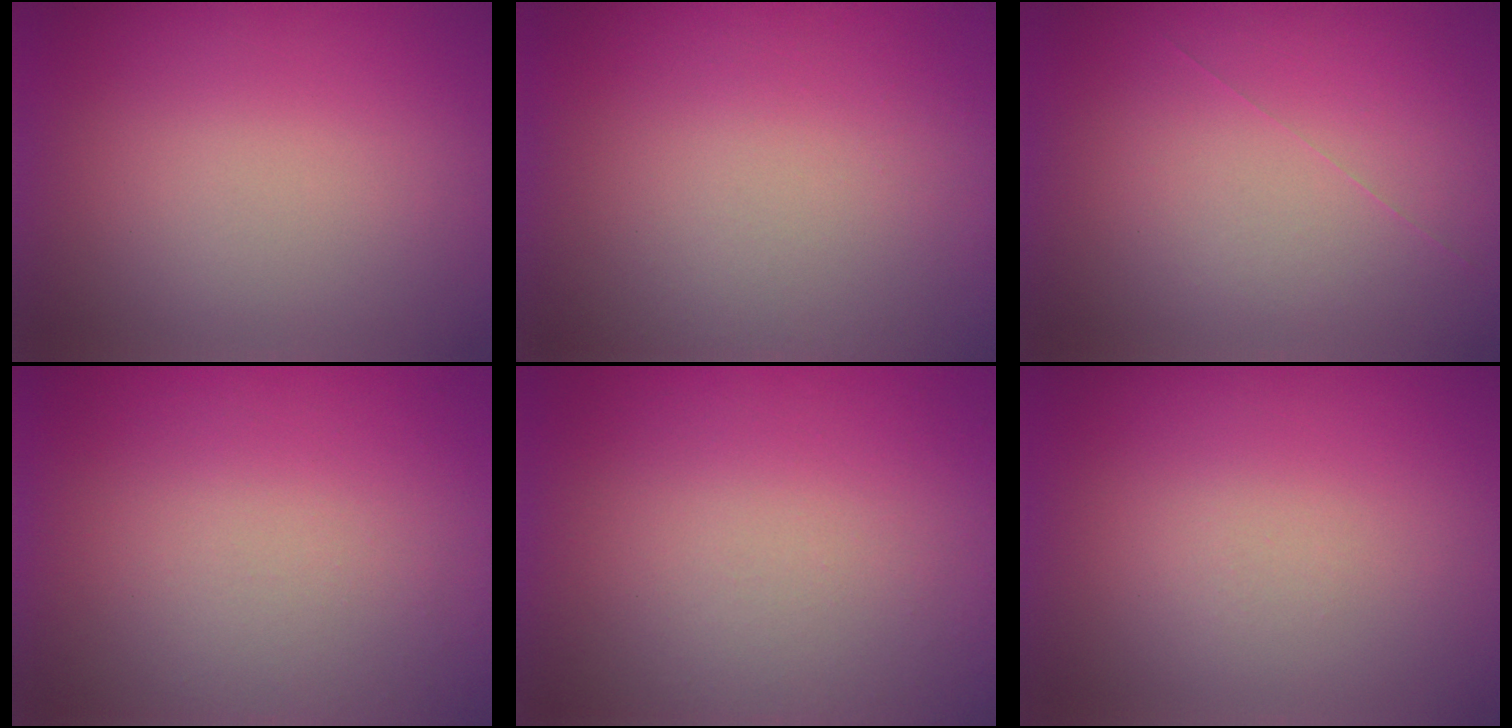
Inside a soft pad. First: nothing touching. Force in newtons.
{"total": 1.2}
{"total": 1.0}
{"total": 8.3}
{"total": 8.3}
{"total": 1.4}